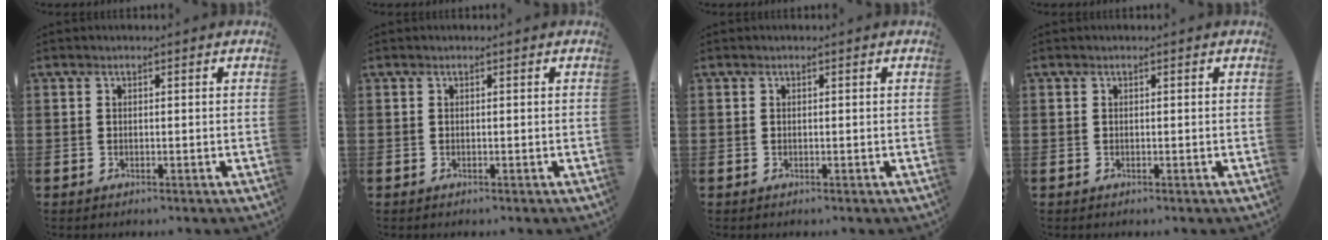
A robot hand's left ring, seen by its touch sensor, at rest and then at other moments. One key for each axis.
{"total": 0.0}
{"total": 0.0}
{"total": 0.0}